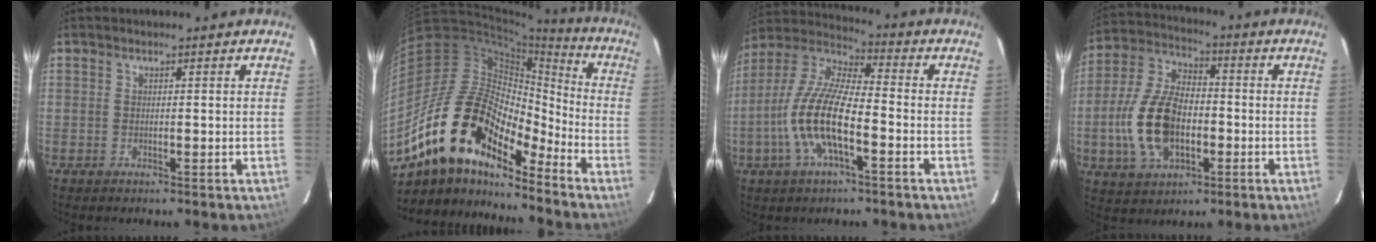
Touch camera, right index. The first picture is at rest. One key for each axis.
{"total": 20.6, "fx": -14.6, "fy": 7.6, "fz": 12.3, "tx": -0.217, "ty": -0.012, "tz": -0.284}
{"total": 14.7, "fx": -4.9, "fy": 4.5, "fz": 13.1, "tx": -0.272, "ty": -0.001, "tz": -0.099}
{"total": 15.4, "fx": -3.5, "fy": 9.0, "fz": 12.0, "tx": -0.254, "ty": 0.010, "tz": -0.056}